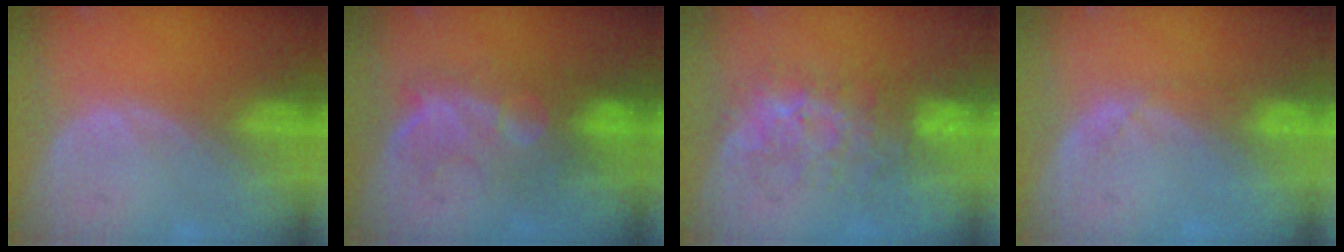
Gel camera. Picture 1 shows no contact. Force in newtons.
{"total": 8.8, "press": 8.2, "slide": 3.2}
{"total": 7.9, "press": 7.6, "slide": 2.2}
{"total": 1.7, "press": 1.5, "slide": 0.8}